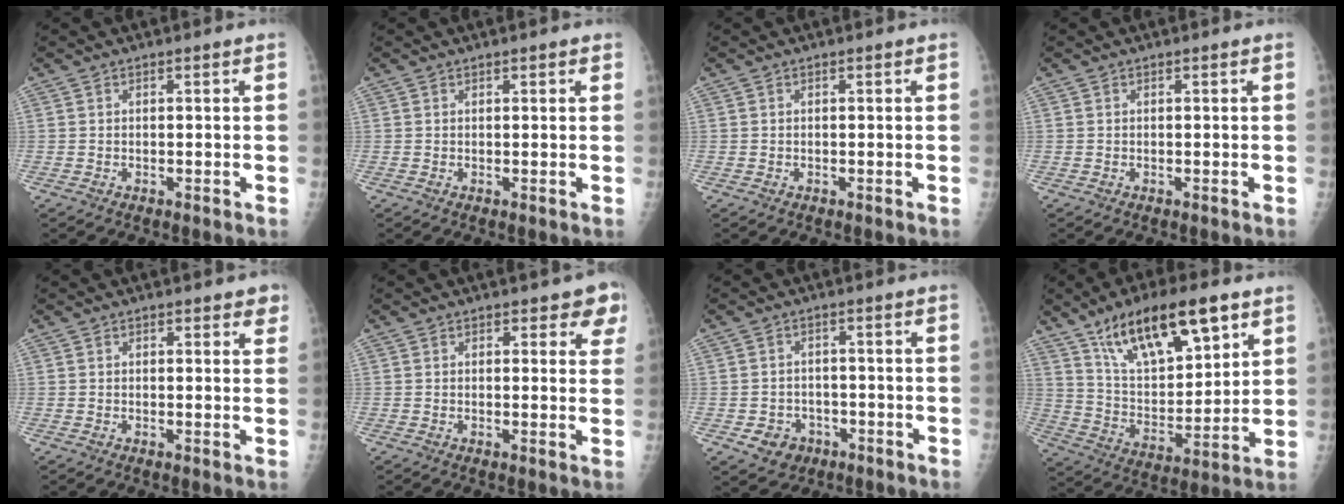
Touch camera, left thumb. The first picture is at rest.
{"total": 1.3, "force": [0.7, 0.5, 0.9], "torque": [-0.009, 0.000, 0.007]}
{"total": 0.0}
{"total": 0.0}
{"total": 3.4, "force": [1.9, 1.6, 2.3], "torque": [-0.004, -0.005, 0.018]}
{"total": 5.5, "force": [3.1, 2.9, 3.5], "torque": [0.000, -0.010, 0.029]}
{"total": 5.4, "force": [-2.4, 4.6, 1.6], "torque": [-0.007, 0.018, -0.029]}
{"total": 20.6, "force": [11.9, 8.1, 14.8], "torque": [-0.214, -0.040, 0.217]}